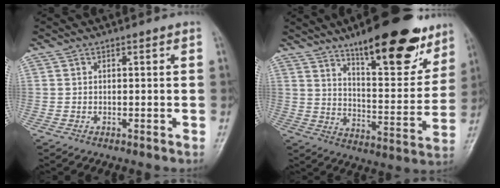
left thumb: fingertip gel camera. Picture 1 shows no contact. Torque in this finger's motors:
{"motor_torque": [1.06, 0.87, 1.46, -1.31, 0.20]}